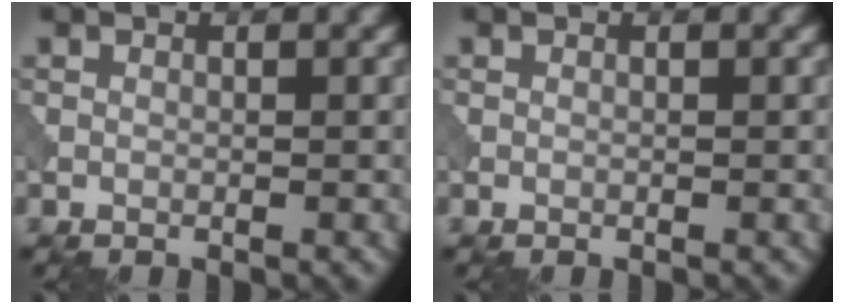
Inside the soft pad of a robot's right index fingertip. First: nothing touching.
{"total": 0.0}